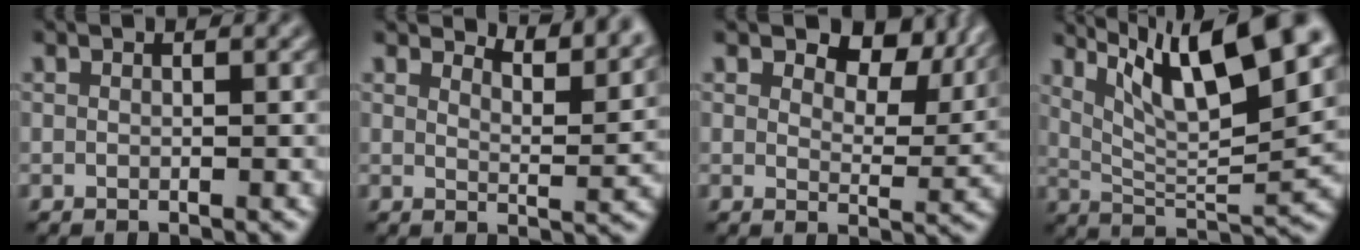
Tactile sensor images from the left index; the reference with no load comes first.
{"total": 4.9, "force": [4.6, 0.8, 1.4], "torque": [-0.025, -0.004, 0.056]}
{"total": 6.8, "force": [4.9, 3.3, 3.5], "torque": [-0.059, -0.003, 0.062]}
{"total": 12.0, "force": [6.8, 3.4, 9.3], "torque": [-0.143, 0.012, 0.108]}